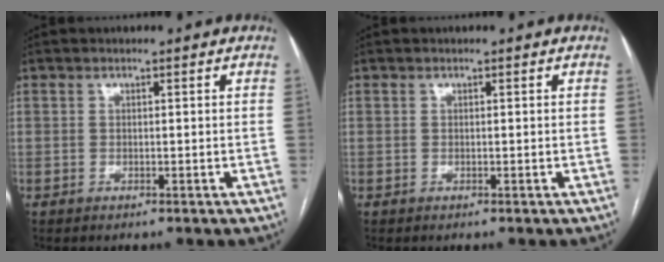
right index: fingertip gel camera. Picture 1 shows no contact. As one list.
[{"total": 0.0}]